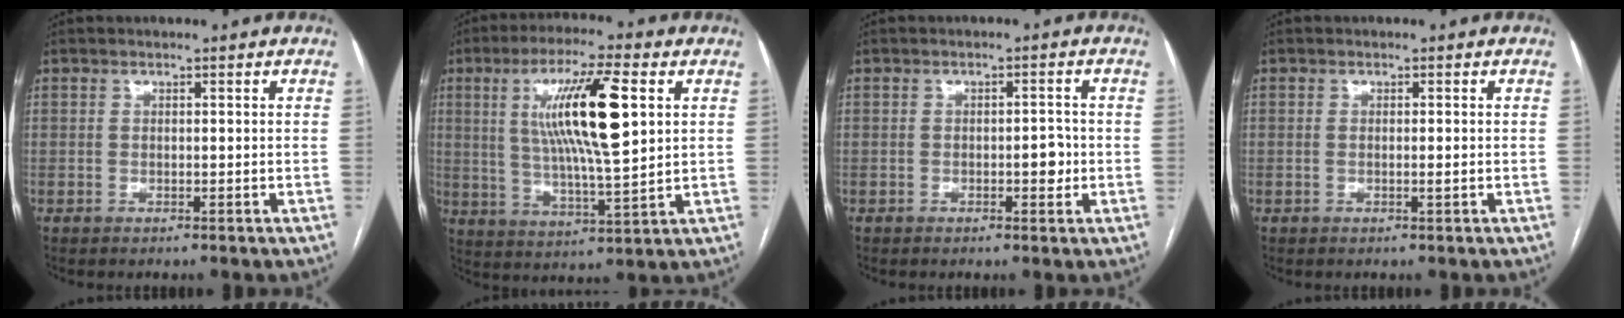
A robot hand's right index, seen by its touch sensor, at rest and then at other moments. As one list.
[{"total": 14.5, "force": [3.8, 1.7, 13.9], "torque": [-0.255, 0.007, 0.066]}, {"total": 2.8, "force": [-0.6, 1.2, 2.4], "torque": [-0.031, 0.003, -0.007]}, {"total": 0.9, "force": [-0.1, 0.0, 0.9], "torque": [-0.017, -0.002, -0.001]}]